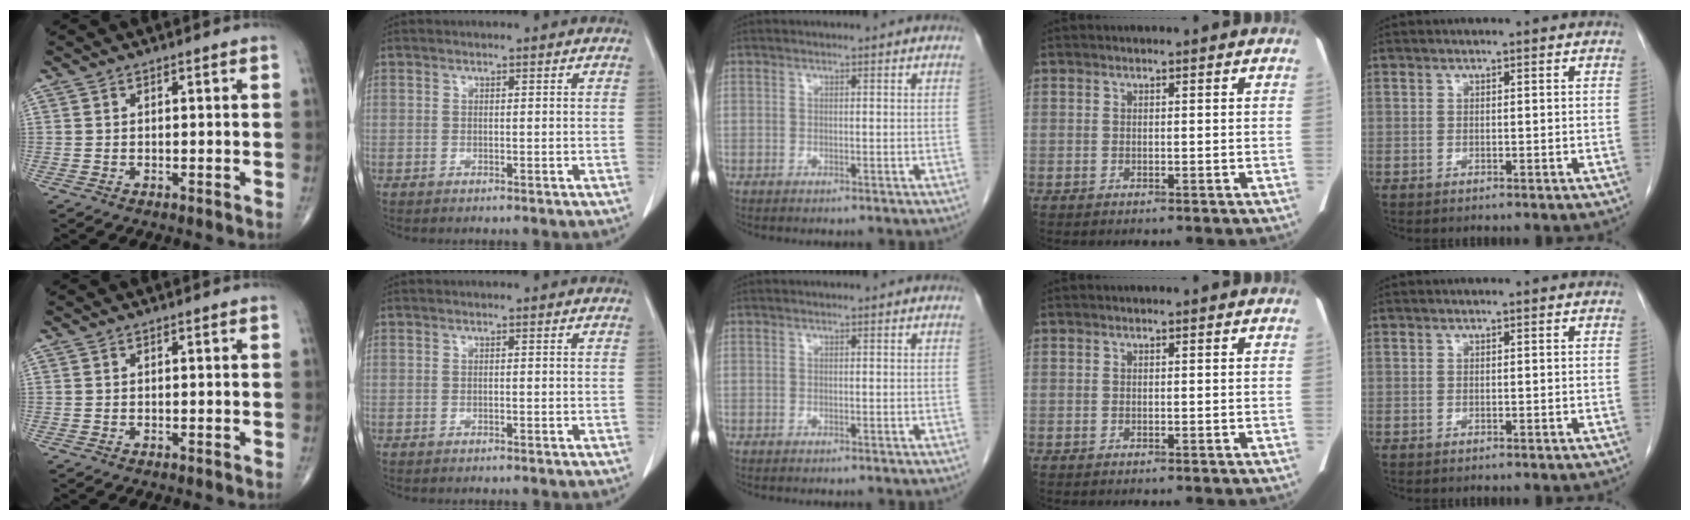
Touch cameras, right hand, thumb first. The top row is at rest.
{}